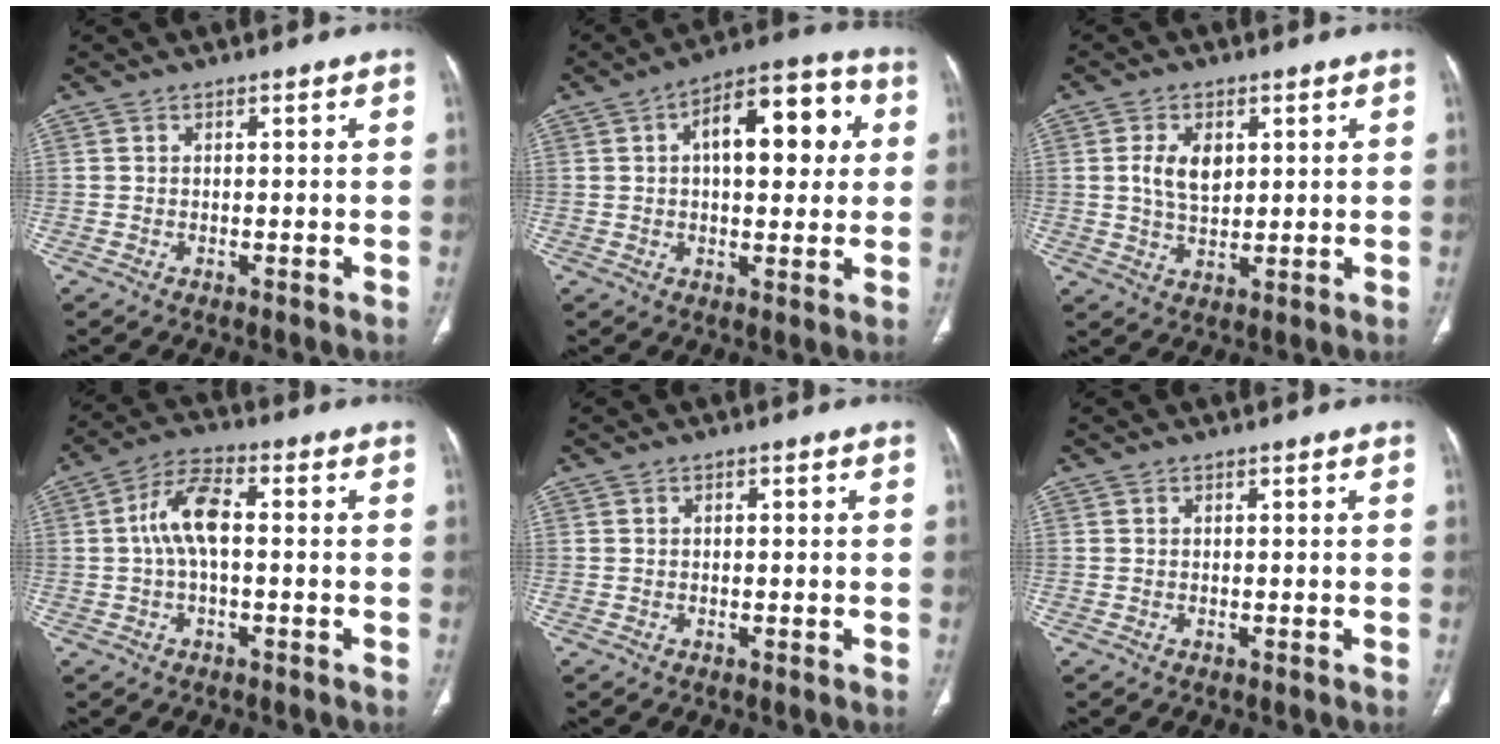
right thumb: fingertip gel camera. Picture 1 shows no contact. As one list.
[{"total": 15.4, "force": [3.5, 7.6, 12.9], "torque": [-0.149, 0.025, 0.047]}, {"total": 6.4, "force": [1.6, 3.9, 4.8], "torque": [-0.078, -0.008, 0.033]}, {"total": 8.0, "force": [0.2, 3.6, 7.2], "torque": [-0.151, 0.024, -0.002]}, {"total": 0.7, "force": [0.1, 0.3, 0.6], "torque": [-0.014, 0.004, 0.004]}, {"total": 0.0}]